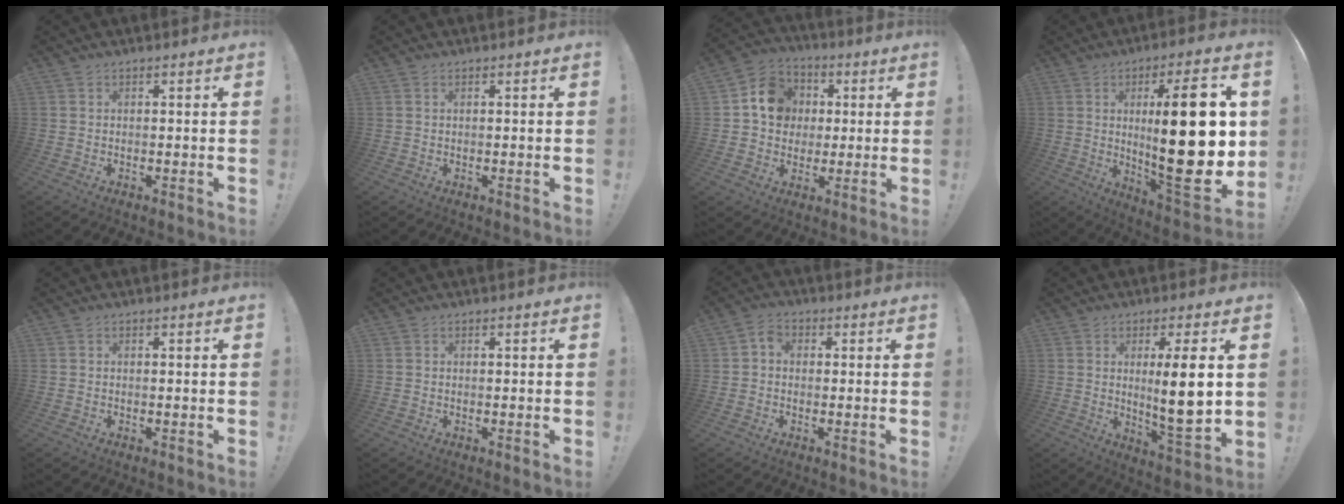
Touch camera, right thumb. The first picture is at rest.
{"total": 0.0}
{"total": 12.9, "force": [2.3, 11.5, 5.3], "torque": [-0.061, 0.008, 0.052]}
{"total": 28.4, "force": [2.6, 7.7, 27.2], "torque": [-0.428, -0.030, 0.040]}
{"total": 0.0}
{"total": 0.0}
{"total": 3.6, "force": [-0.1, 2.8, 2.2], "torque": [-0.031, 0.007, -0.003]}
{"total": 12.7, "force": [1.7, 1.8, 12.5], "torque": [-0.203, -0.020, 0.018]}